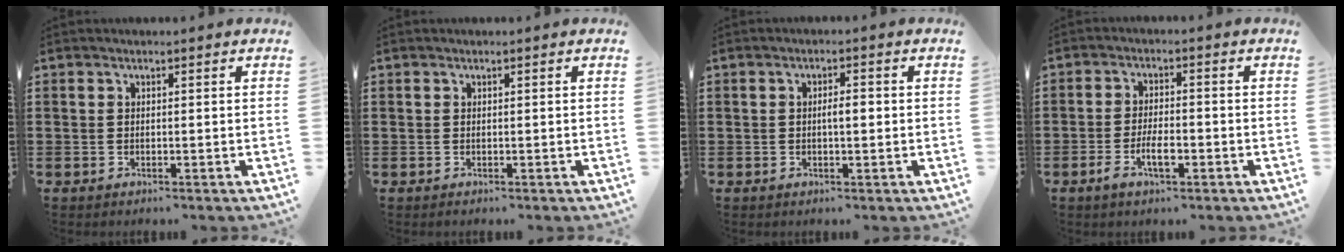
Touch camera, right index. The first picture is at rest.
{"total": 0.0}
{"total": 2.4, "force": [-0.1, 0.7, 2.3], "torque": [-0.042, 0.002, -0.003]}
{"total": 4.8, "force": [-2.0, 1.7, 4.0], "torque": [-0.080, 0.002, -0.039]}